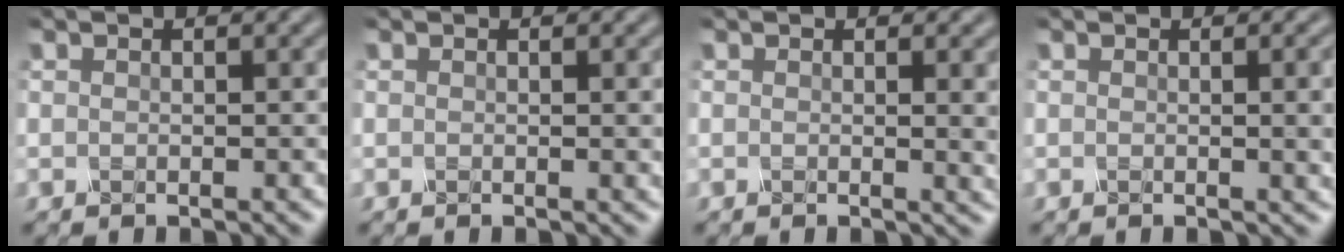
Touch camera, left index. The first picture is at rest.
{"total": 1.6, "force": [0.2, 0.6, 1.5], "torque": [-0.010, 0.003, 0.000]}
{"total": 3.3, "force": [0.4, 1.2, 3.0], "torque": [-0.023, 0.001, 0.004]}
{"total": 4.9, "force": [0.3, 2.0, 4.5], "torque": [-0.026, 0.008, 0.004]}